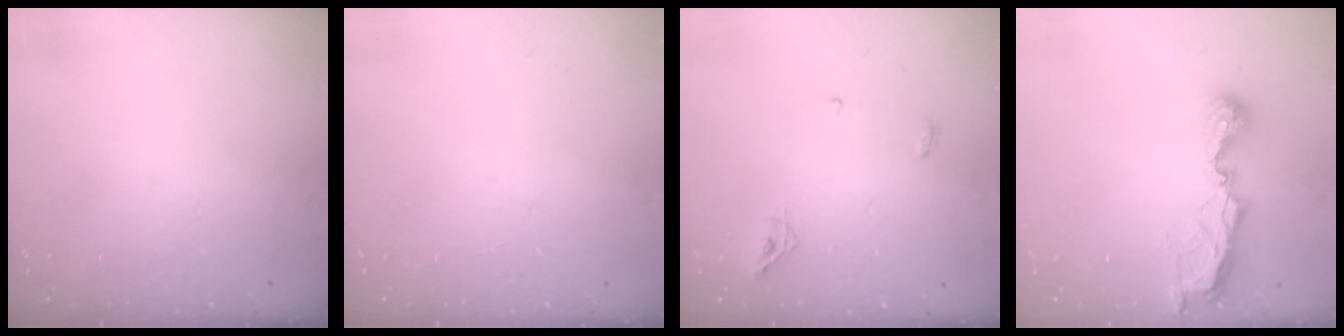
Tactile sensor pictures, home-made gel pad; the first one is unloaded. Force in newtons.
{"total": 0.0}
{"total": 5.1, "press": 5.0, "slide": 0.8}
{"total": 7.7, "press": 7.6, "slide": 0.7}